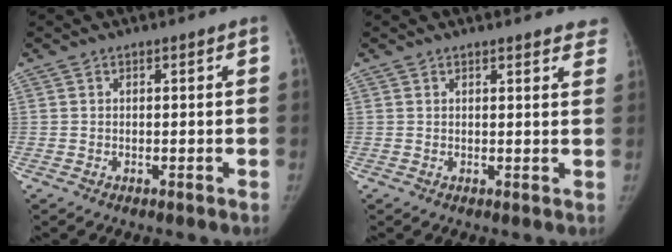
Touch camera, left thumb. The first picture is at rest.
{"total": 6.3, "force": [5.5, 1.8, 2.6], "torque": [-0.001, -0.015, 0.051]}